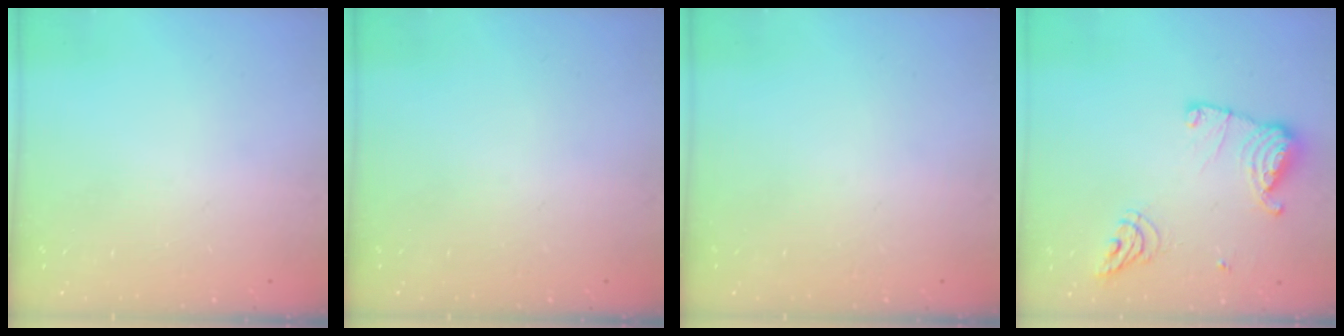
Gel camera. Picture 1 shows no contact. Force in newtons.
{"total": 0.0}
{"total": 0.0}
{"total": 13.2, "press": 13.2, "slide": 1.2}